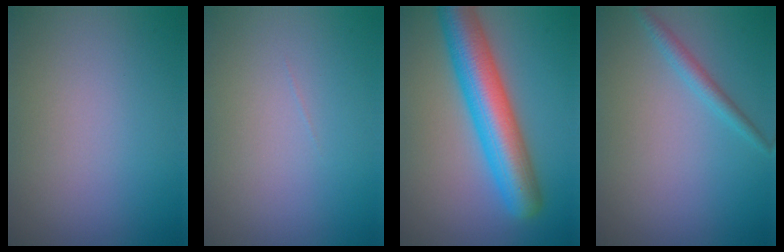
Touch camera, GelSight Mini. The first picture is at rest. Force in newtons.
{"total": 0.0}
{"total": 8.4, "press": 8.4, "slide": 0.3}
{"total": 1.6, "press": 1.6, "slide": 0.1}